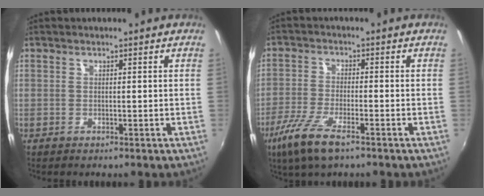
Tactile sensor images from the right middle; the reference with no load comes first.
{"total": 8.4, "force": [-5.4, 2.2, 6.0], "torque": [-0.143, -0.021, -0.103]}